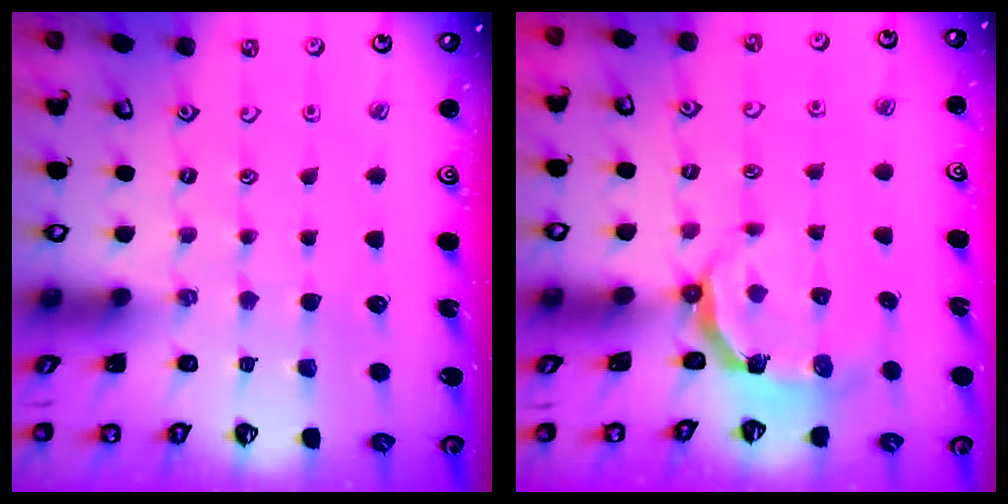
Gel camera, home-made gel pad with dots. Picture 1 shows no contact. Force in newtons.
{"total": 4.3, "press": 2.8, "slide": 3.3}